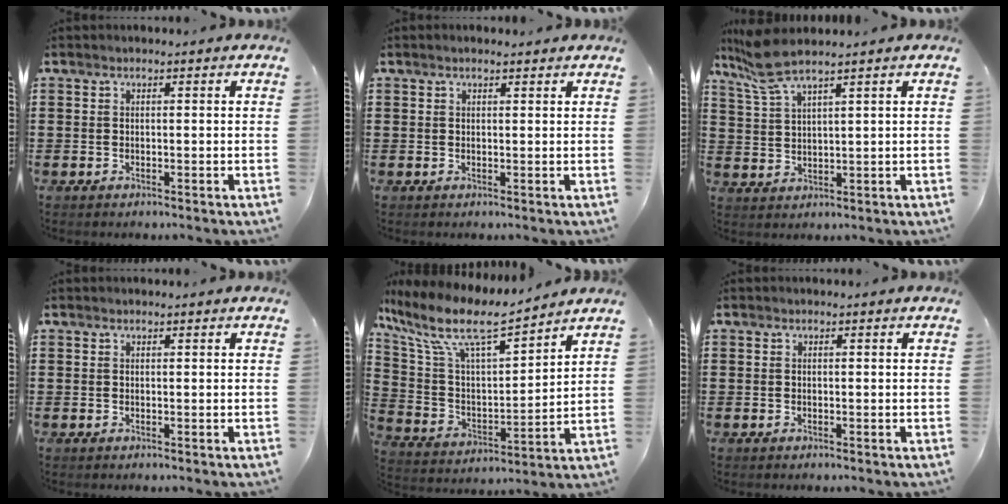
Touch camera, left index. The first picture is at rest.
{"total": 0.7, "force": [0.6, 0.1, 0.4], "torque": [-0.009, 0.001, 0.011]}
{"total": 5.8, "force": [4.5, 0.6, 3.6], "torque": [-0.092, -0.008, 0.079]}
{"total": 0.0}
{"total": 10.0, "force": [7.5, 2.2, 6.2], "torque": [-0.153, -0.045, 0.124]}
{"total": 0.0}